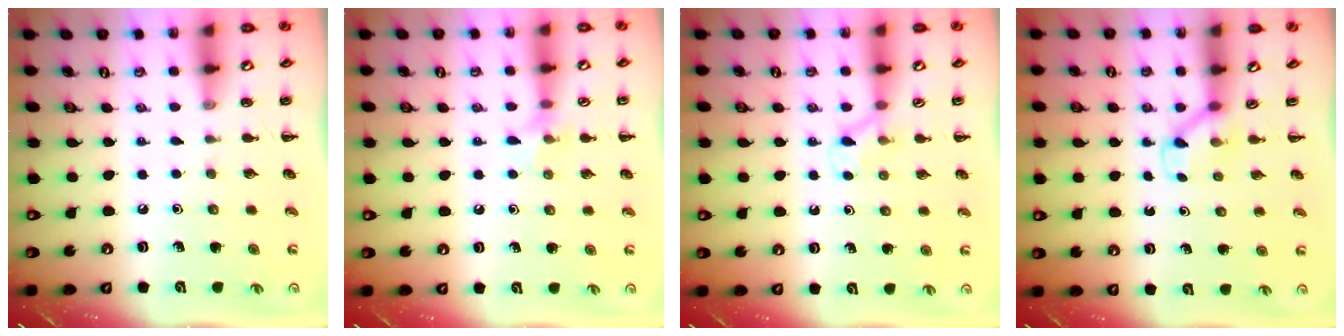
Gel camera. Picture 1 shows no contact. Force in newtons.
{"total": 7.0, "press": 6.8, "slide": 1.7}
{"total": 3.7, "press": 3.4, "slide": 1.5}
{"total": 2.6, "press": 2.4, "slide": 0.9}